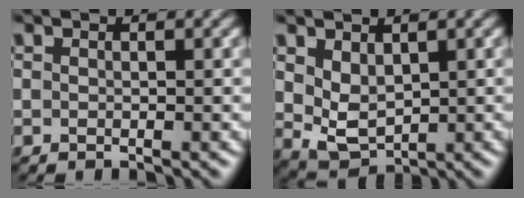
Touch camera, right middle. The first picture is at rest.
{"total": 3.4, "force": [1.1, 2.2, 2.3], "torque": [-0.054, -0.009, 0.029]}